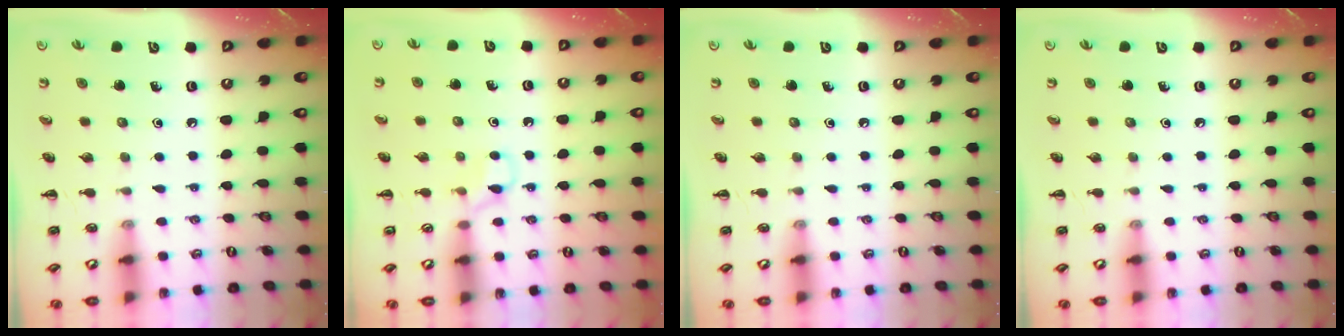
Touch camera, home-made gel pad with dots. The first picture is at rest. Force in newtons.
{"total": 4.7, "press": 4.4, "slide": 1.4}
{"total": 0.0}
{"total": 0.0}